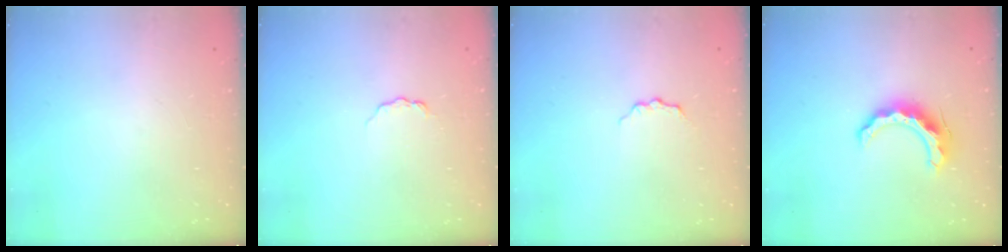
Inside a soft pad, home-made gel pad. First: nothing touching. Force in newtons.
{"total": 3.8, "press": 3.8, "slide": 0.4}
{"total": 4.0, "press": 3.9, "slide": 0.4}
{"total": 11.2, "press": 11.2, "slide": 0.9}